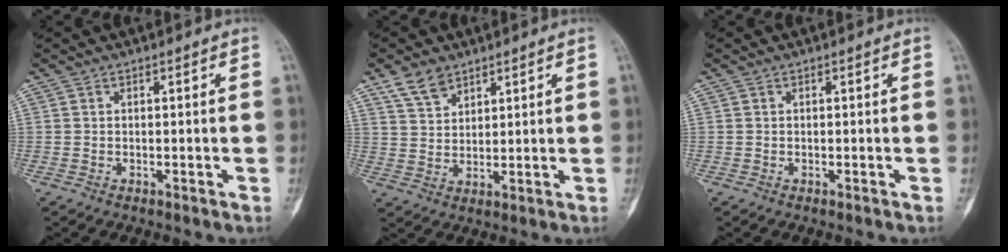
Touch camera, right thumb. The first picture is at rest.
{"total": 5.7, "force": [4.1, 3.3, 2.3], "torque": [-0.028, -0.019, 0.085]}
{"total": 0.0}